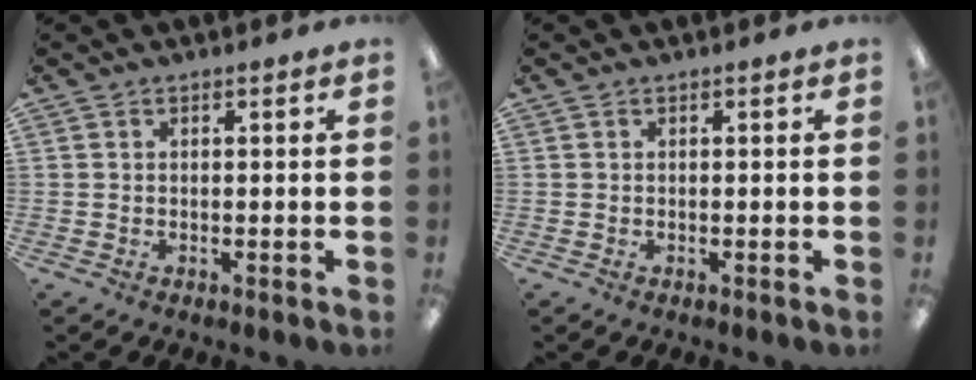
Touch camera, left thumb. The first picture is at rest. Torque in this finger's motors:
{"motor_torque": [-0.09, 0.09, 0.09, -0.09, 0.00]}